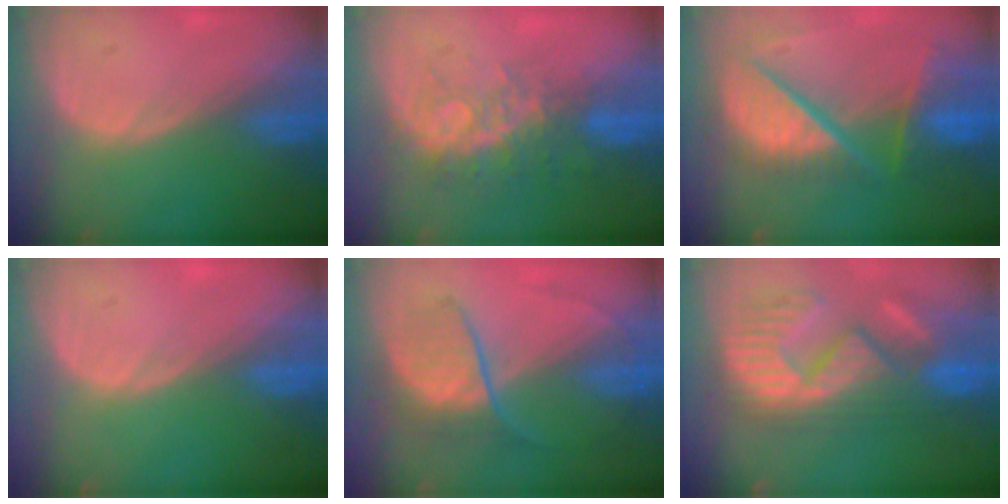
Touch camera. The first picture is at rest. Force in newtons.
{"total": 8.4, "press": 7.0, "slide": 4.7}
{"total": 11.7, "press": 9.7, "slide": 6.4}
{"total": 0.0}
{"total": 6.4, "press": 6.3, "slide": 0.7}
{"total": 11.3, "press": 10.9, "slide": 3.2}